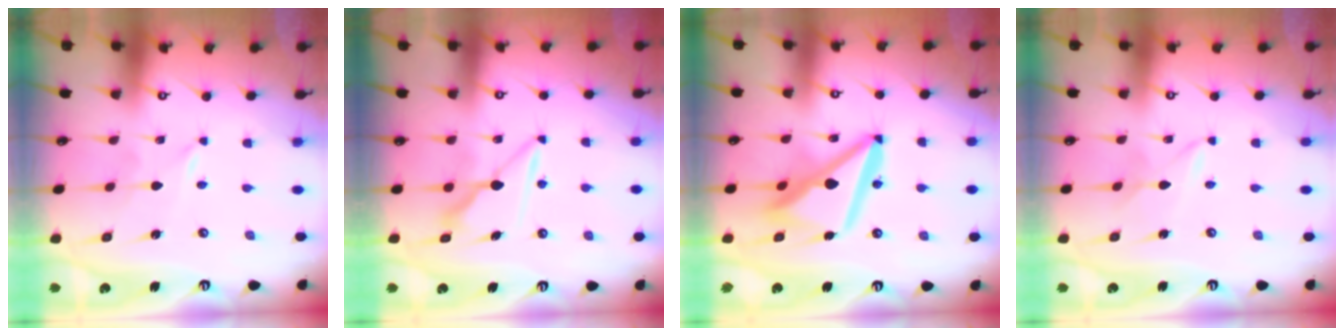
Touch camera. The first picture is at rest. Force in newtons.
{"total": 7.4, "press": 7.4, "slide": 0.4}
{"total": 14.9, "press": 14.7, "slide": 1.9}
{"total": 1.8, "press": 1.7, "slide": 0.3}